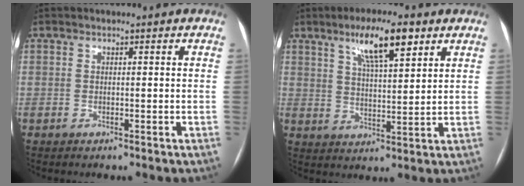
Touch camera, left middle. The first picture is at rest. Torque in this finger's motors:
{"motor_torque": [1.28, -0.85, 0.66, 0.05]}